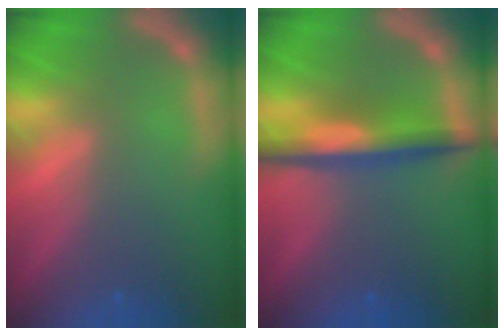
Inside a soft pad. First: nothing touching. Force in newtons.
{"total": 5.5}